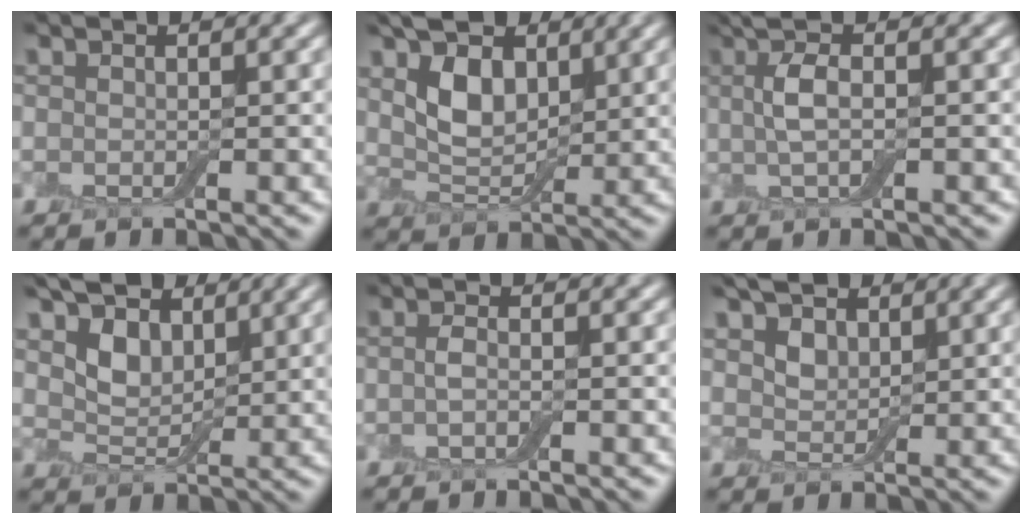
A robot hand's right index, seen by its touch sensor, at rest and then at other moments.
{"total": 5.6, "force": [2.4, 3.5, 3.6], "torque": [-0.081, -0.002, 0.039]}
{"total": 3.2, "force": [0.6, 1.0, 2.9], "torque": [-0.061, 0.005, 0.009]}
{"total": 5.1, "force": [2.9, 3.1, 2.7], "torque": [-0.065, 0.000, 0.043]}
{"total": 1.2, "force": [-0.1, 0.3, 1.1], "torque": [-0.026, -0.001, -0.005]}
{"total": 3.7, "force": [2.3, 2.3, 1.8], "torque": [-0.048, -0.004, 0.040]}